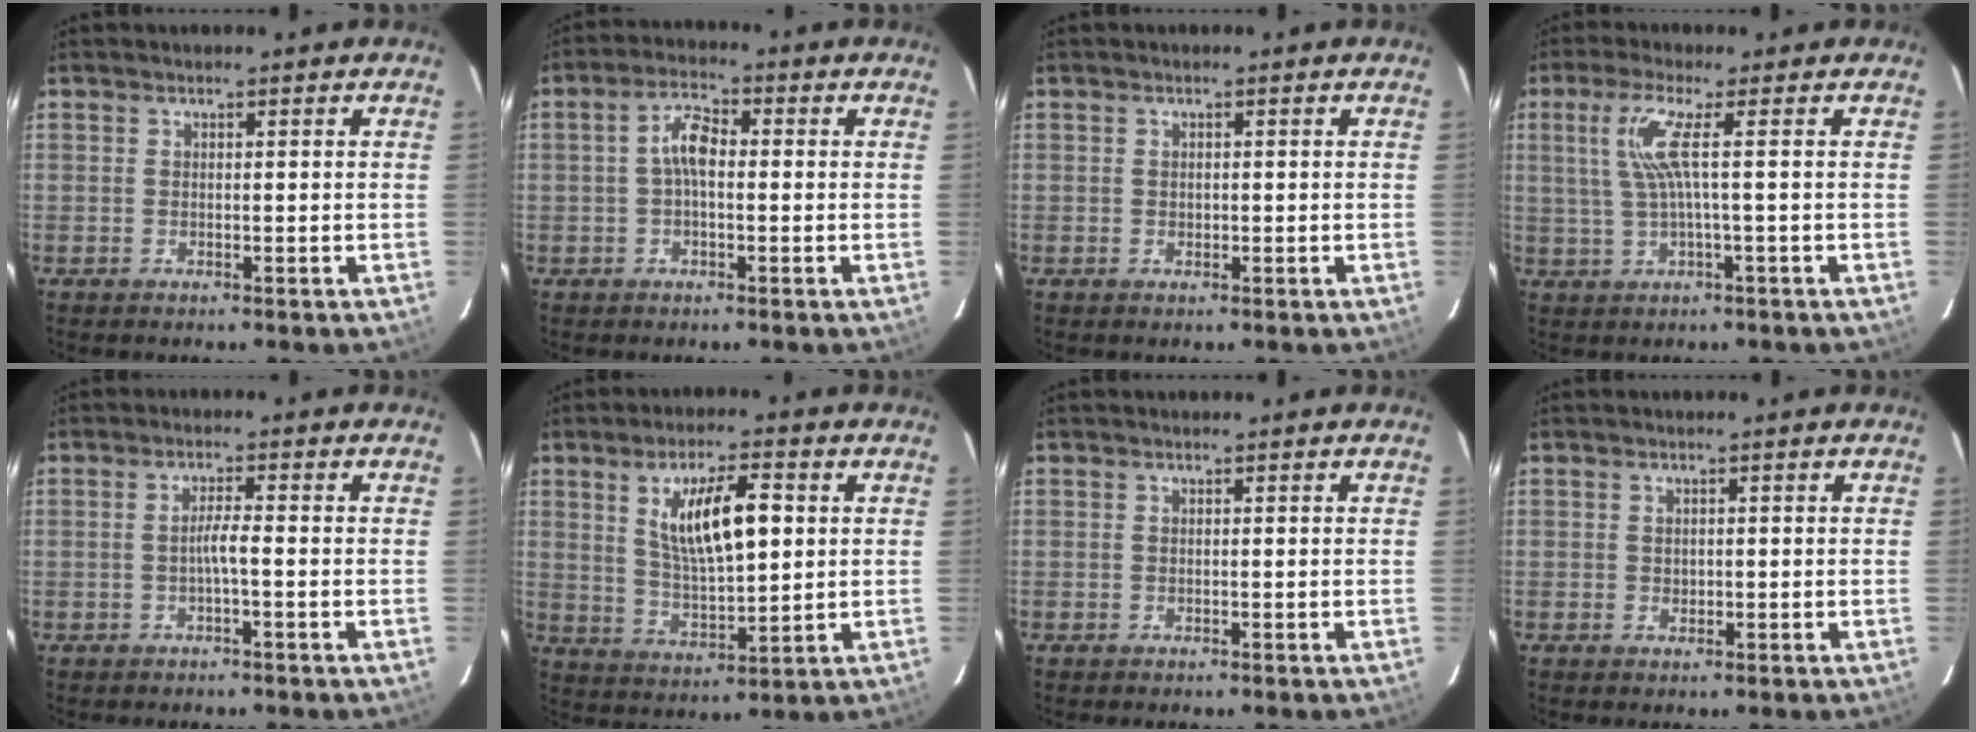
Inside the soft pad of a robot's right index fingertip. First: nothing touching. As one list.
[{"total": 4.7, "force": [-0.1, 2.2, 4.2], "torque": [-0.084, 0.017, -0.004]}, {"total": 0.6, "force": [0.0, 0.6, 0.0], "torque": [0.003, 0.000, 0.001]}, {"total": 5.6, "force": [0.9, -0.8, 5.5], "torque": [-0.108, -0.001, 0.028]}, {"total": 2.3, "force": [-0.9, -0.2, 2.1], "torque": [-0.041, 0.003, -0.015]}, {"total": 11.8, "force": [3.3, 3.9, 10.7], "torque": [-0.191, 0.002, 0.069]}, {"total": 0.0}, {"total": 0.9, "force": [0.1, 0.9, 0.1], "torque": [0.003, 0.000, 0.003]}]